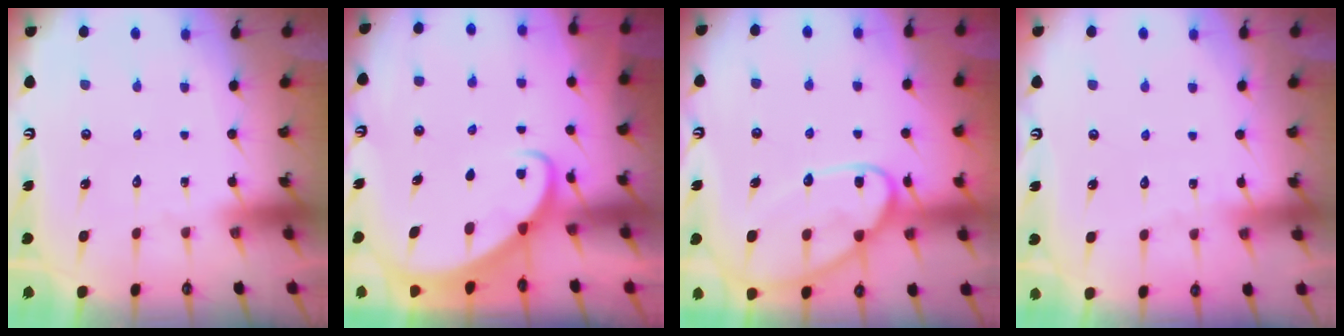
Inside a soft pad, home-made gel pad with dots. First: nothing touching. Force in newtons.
{"total": 2.6, "press": 2.6, "slide": 0.3}
{"total": 14.8, "press": 14.7, "slide": 1.3}
{"total": 2.6, "press": 2.6, "slide": 0.2}